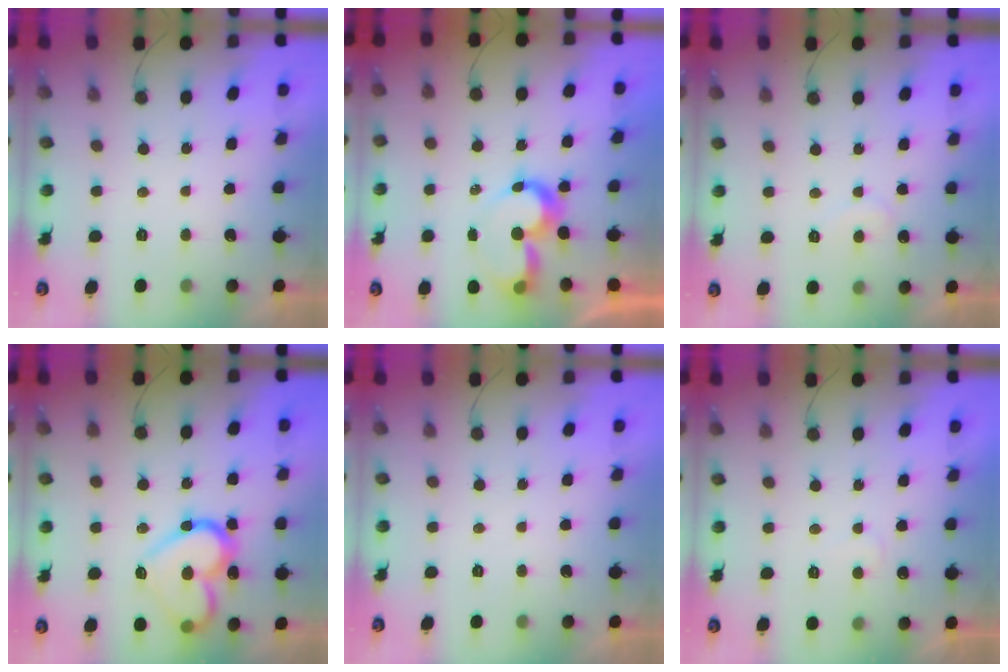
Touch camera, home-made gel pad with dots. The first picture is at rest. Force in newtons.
{"total": 9.0, "press": 8.9, "slide": 0.7}
{"total": 5.5, "press": 5.5, "slide": 0.3}
{"total": 17.9, "press": 17.9, "slide": 1.2}
{"total": 0.0}
{"total": 5.3, "press": 5.3, "slide": 0.3}